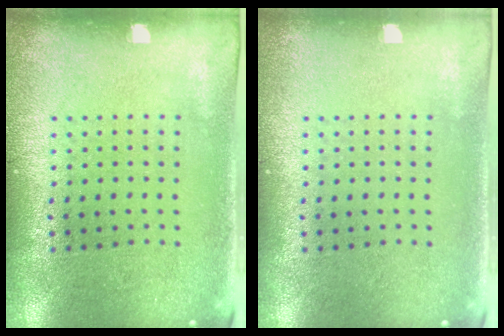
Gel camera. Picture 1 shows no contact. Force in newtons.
{"total": 0.0}